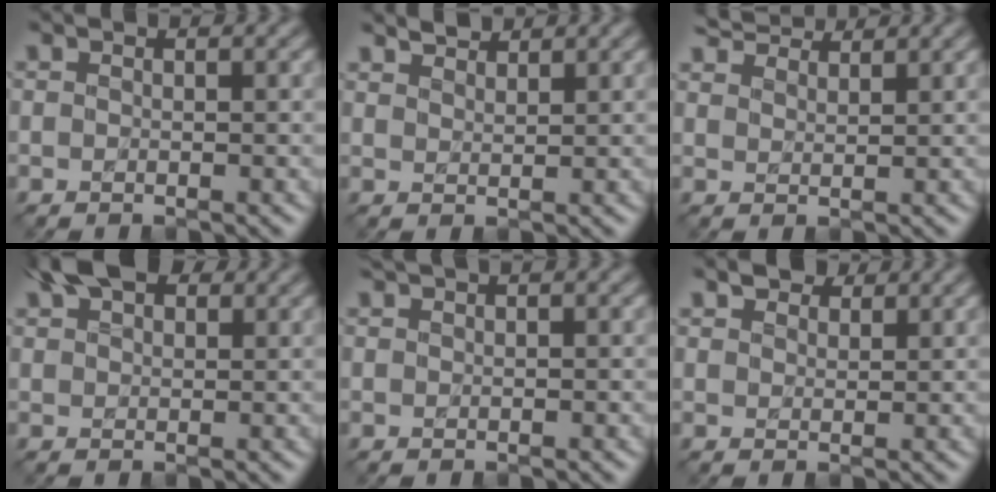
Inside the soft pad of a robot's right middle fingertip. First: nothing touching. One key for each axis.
{"total": 1.9, "fx": 1.9, "fy": -0.1, "fz": -0.5, "tx": 0.008, "ty": 0.002, "tz": 0.034}
{"total": 4.3, "fx": 4.3, "fy": 0.3, "fz": 0.4, "tx": -0.014, "ty": 0.009, "tz": 0.065}
{"total": 4.6, "fx": 3.5, "fy": 1.9, "fz": 2.2, "tx": -0.035, "ty": 0.018, "tz": 0.058}
{"total": 1.8, "fx": 1.3, "fy": 0.6, "fz": 1.1, "tx": -0.007, "ty": 0.001, "tz": 0.003}
{"total": 2.1, "fx": 2.1, "fy": 0.5, "fz": -0.1, "tx": -0.004, "ty": 0.005, "tz": 0.038}